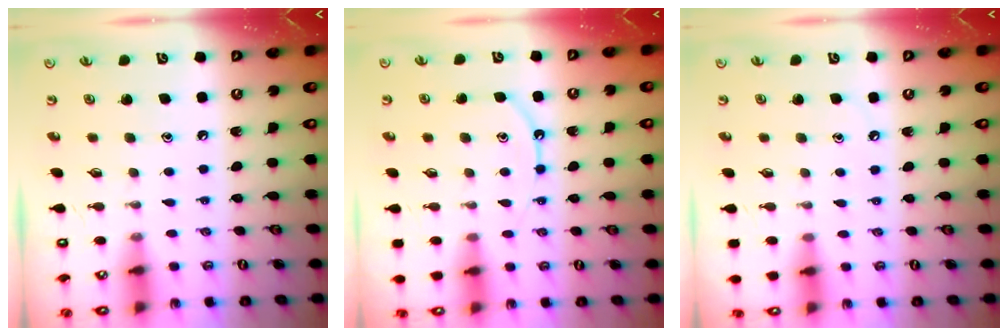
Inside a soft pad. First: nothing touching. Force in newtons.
{"total": 8.2, "press": 8.1, "slide": 0.9}
{"total": 2.6, "press": 2.6, "slide": 0.4}